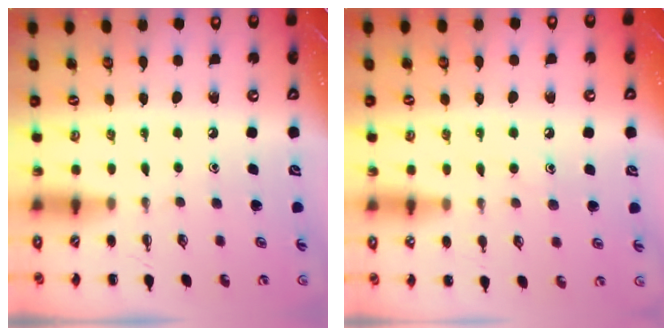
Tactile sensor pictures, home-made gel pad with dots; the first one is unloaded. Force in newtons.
{"total": 6.1, "press": 6.0, "slide": 1.2}